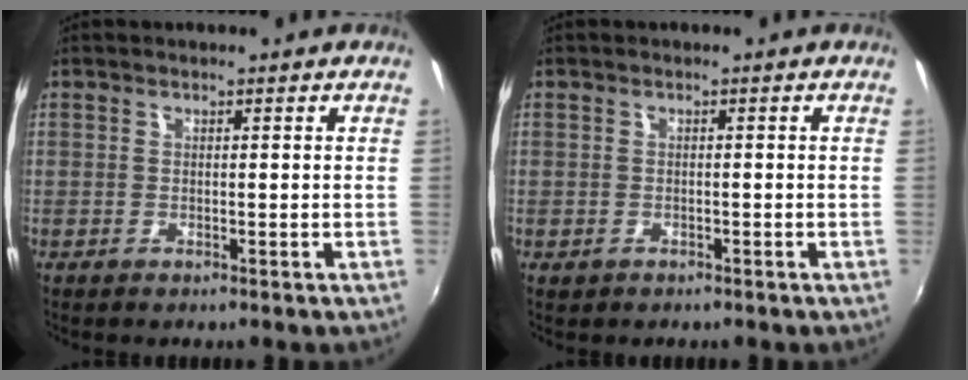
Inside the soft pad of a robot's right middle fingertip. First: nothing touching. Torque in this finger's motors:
{"motor_torque": [-0.33, -0.01, 0.04, -0.01]}